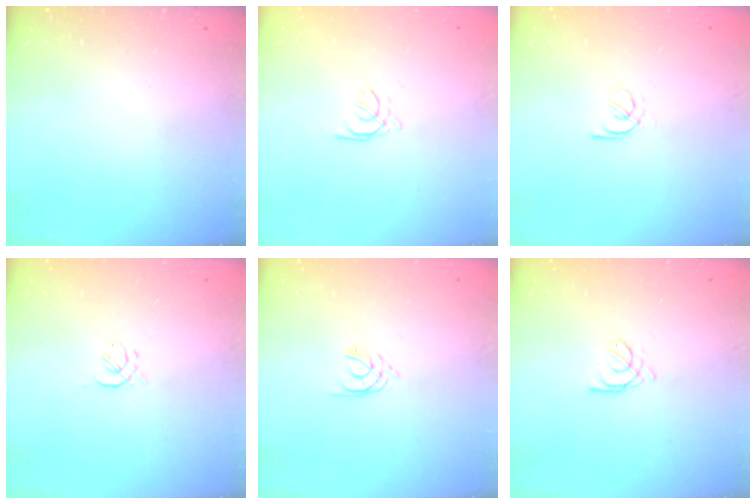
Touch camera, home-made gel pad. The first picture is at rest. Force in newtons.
{"total": 1.2, "press": 1.1, "slide": 0.4}
{"total": 2.3, "press": 2.2, "slide": 0.5}
{"total": 0.7, "press": 0.5, "slide": 0.5}
{"total": 2.1, "press": 2.1, "slide": 0.3}
{"total": 2.2, "press": 2.2, "slide": 0.6}